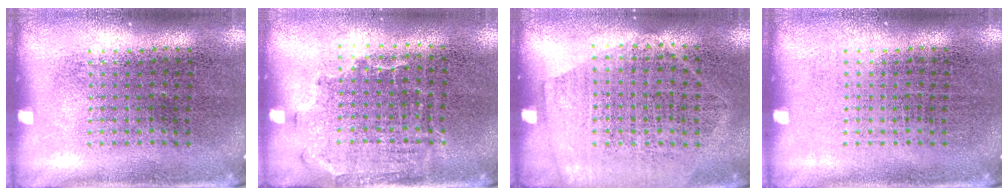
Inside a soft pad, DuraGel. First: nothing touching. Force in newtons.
{"total": 1.5, "press": 1.1, "slide": 0.9}
{"total": 1.4, "press": 1.2, "slide": 0.7}
{"total": 0.0}